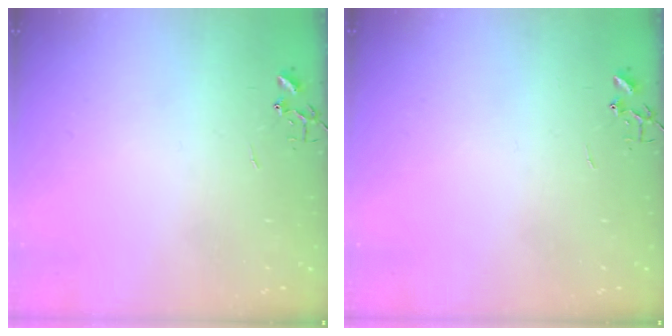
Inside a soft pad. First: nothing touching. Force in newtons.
{"total": 0.0}